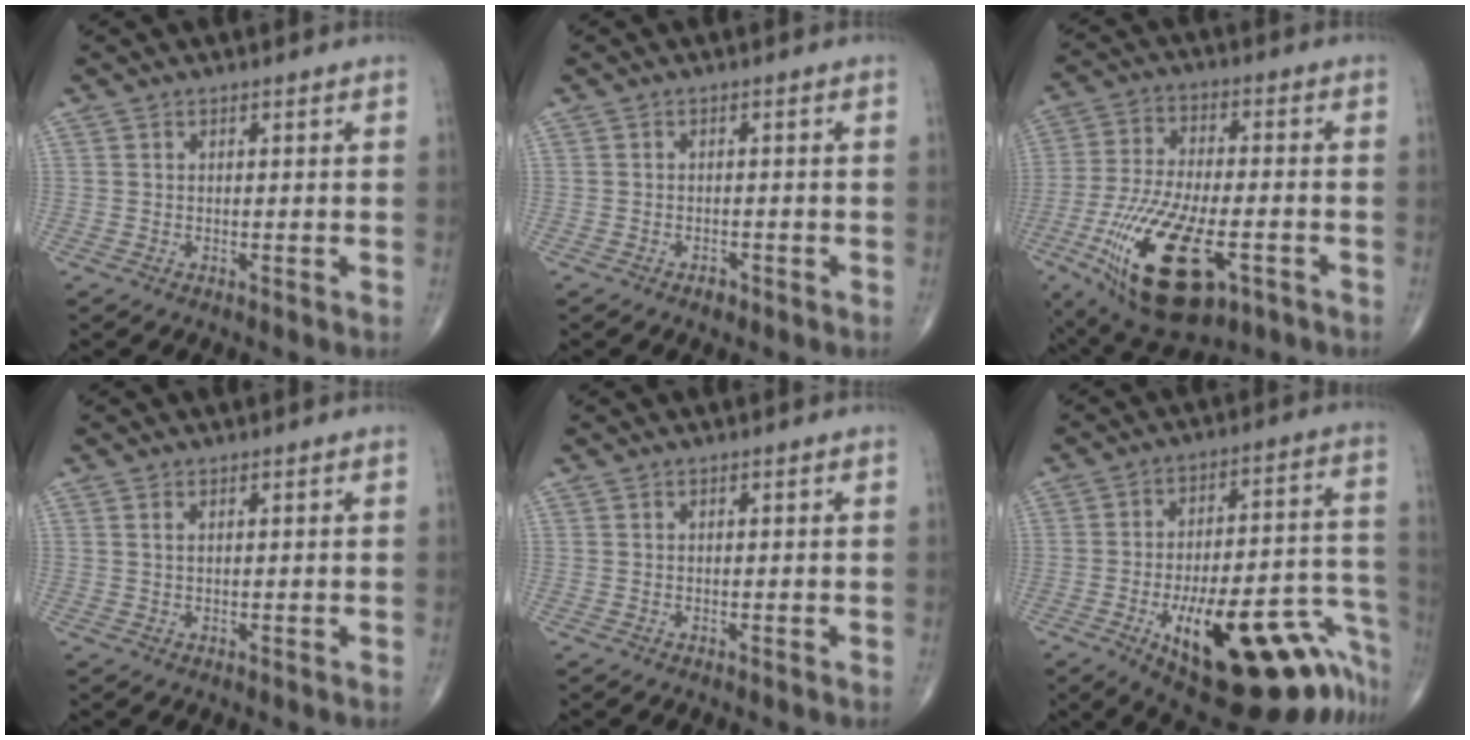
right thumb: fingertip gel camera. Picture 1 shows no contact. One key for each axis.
{"total": 1.4, "fx": -1.1, "fy": 0.7, "fz": 0.5, "tx": -0.007, "ty": 0.002, "tz": -0.019}
{"total": 21.3, "fx": -8.1, "fy": 9.2, "fz": 17.3, "tx": -0.359, "ty": 0.001, "tz": -0.130}
{"total": 1.0, "fx": 0.5, "fy": 0.4, "fz": 0.8, "tx": -0.018, "ty": 0.006, "tz": 0.012}
{"total": 0.0}
{"total": 28.3, "fx": -13.9, "fy": 10.0, "fz": 22.5, "tx": -0.229, "ty": 0.082, "tz": -0.189}